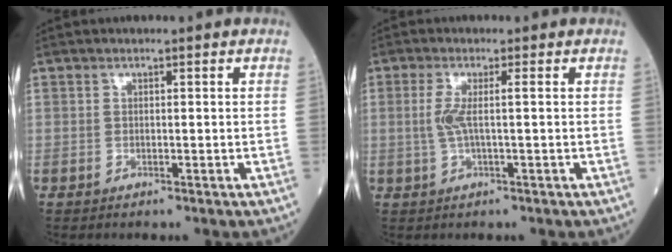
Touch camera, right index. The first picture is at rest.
{"total": 3.1, "force": [0.1, 0.0, 3.1], "torque": [-0.075, 0.004, 0.002]}